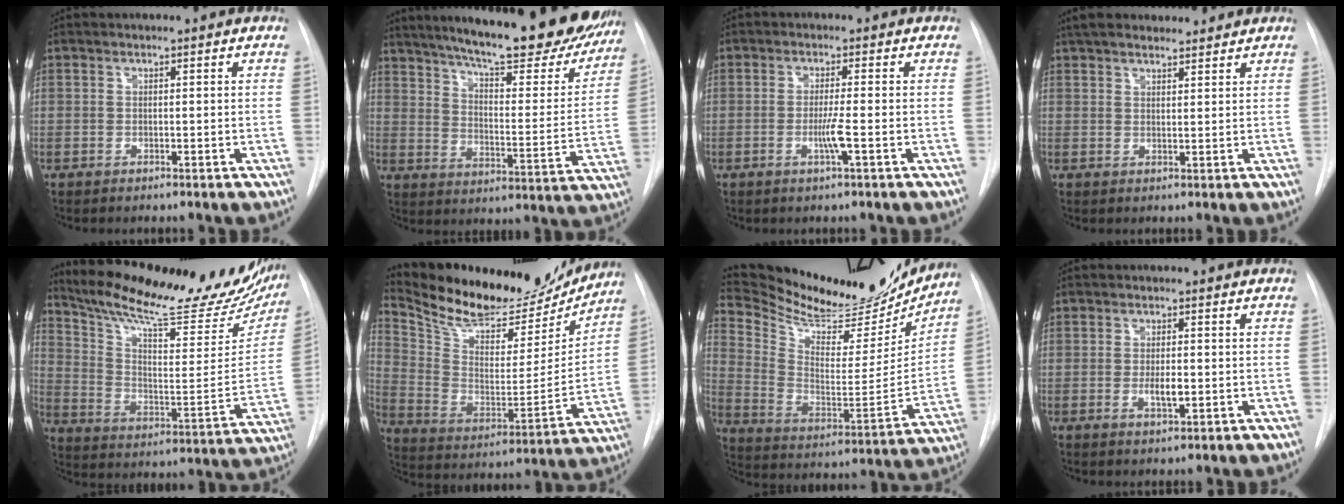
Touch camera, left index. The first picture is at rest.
{"total": 29.7, "force": [24.4, 6.1, 15.8], "torque": [-0.242, -0.041, 0.315]}
{"total": 2.9, "force": [-0.9, -0.4, 2.7], "torque": [-0.055, -0.005, -0.019]}
{"total": 10.3, "force": [9.1, 2.6, 3.9], "torque": [-0.054, 0.035, 0.136]}
{"total": 29.2, "force": [24.8, 5.2, 14.5], "torque": [-0.229, -0.061, 0.341]}
{"total": 24.2, "force": [21.8, 6.8, 8.0], "torque": [-0.146, -0.024, 0.332]}
{"total": 25.5, "force": [23.1, 6.2, 8.8], "torque": [-0.149, -0.050, 0.340]}
{"total": 2.6, "force": [-0.4, 0.8, 2.5], "torque": [-0.047, -0.002, -0.004]}